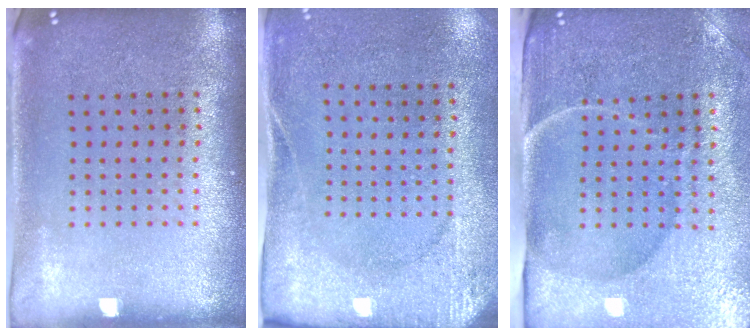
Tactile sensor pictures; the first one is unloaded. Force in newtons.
{"total": 2.7, "press": 2.1, "slide": 1.7}
{"total": 4.7, "press": 4.0, "slide": 2.5}